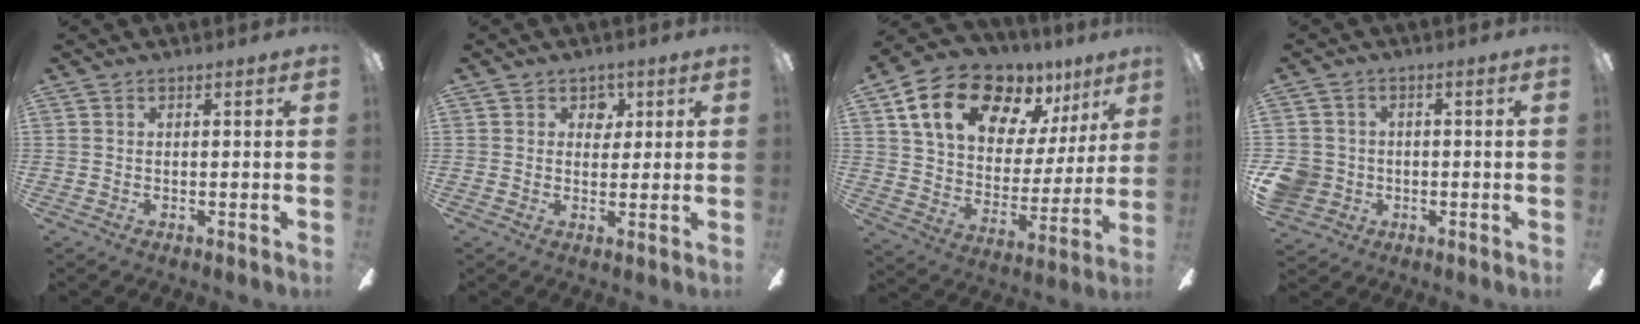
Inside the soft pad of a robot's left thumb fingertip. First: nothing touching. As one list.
[{"total": 3.8, "force": [1.7, 3.0, 1.4], "torque": [-0.004, -0.002, 0.023]}, {"total": 18.7, "force": [12.2, 10.3, 9.8], "torque": [-0.167, -0.071, 0.217]}, {"total": 6.7, "force": [-1.5, 6.2, 2.2], "torque": [-0.065, 0.016, -0.027]}]